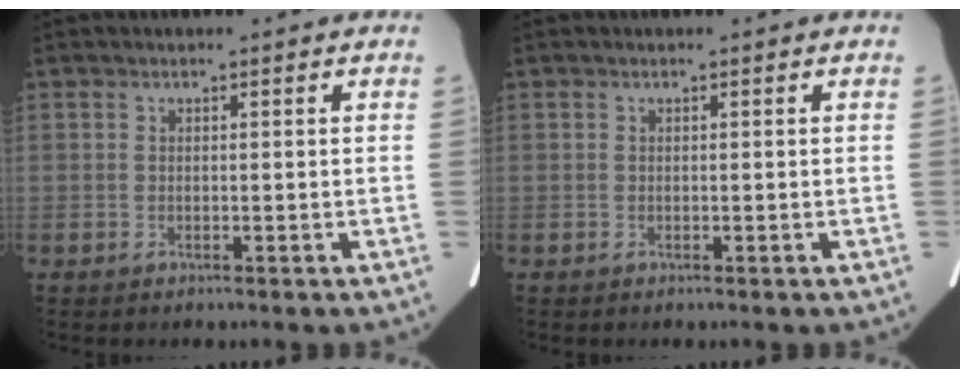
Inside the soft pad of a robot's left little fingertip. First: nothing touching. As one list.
[{"total": 0.0}]